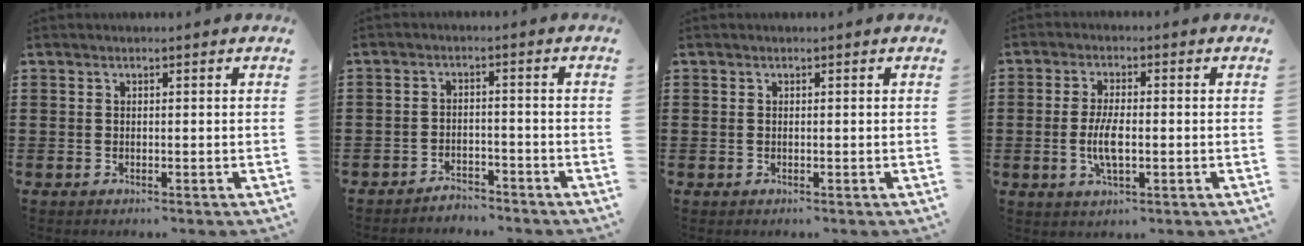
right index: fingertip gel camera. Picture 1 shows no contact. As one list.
[{"total": 2.9, "force": [-2.9, 0.2, 0.0], "torque": [-0.010, -0.001, -0.059]}, {"total": 0.0}, {"total": 5.1, "force": [-0.9, 1.6, 4.7], "torque": [-0.104, -0.006, -0.021]}]